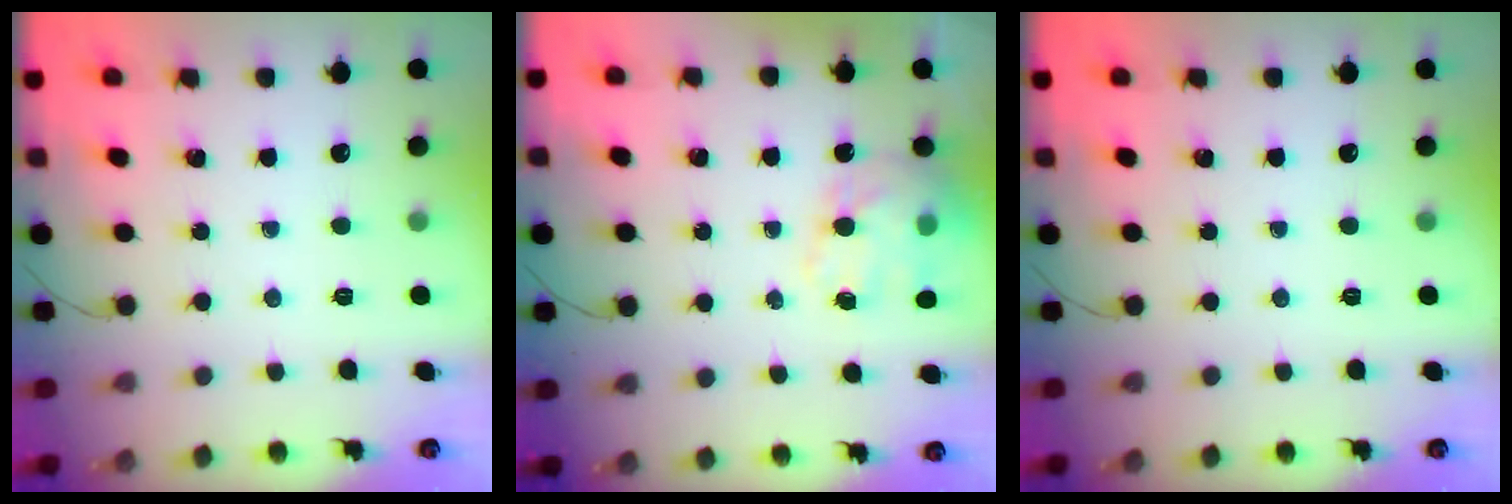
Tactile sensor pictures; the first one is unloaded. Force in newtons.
{"total": 15.7, "press": 15.2, "slide": 4.0}
{"total": 0.0}